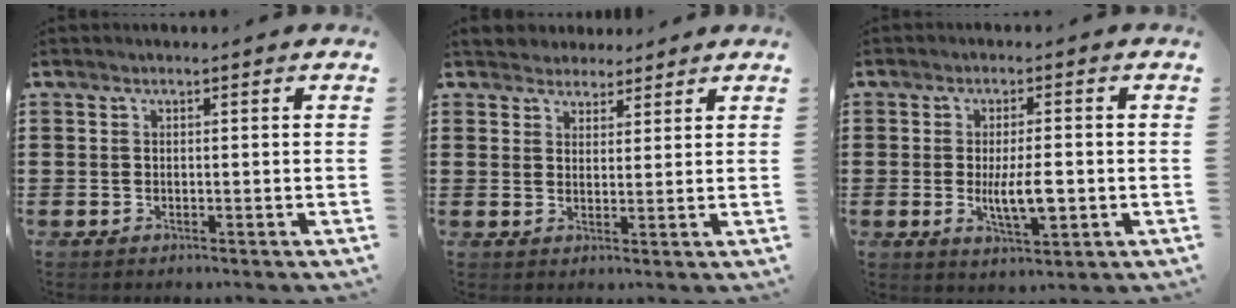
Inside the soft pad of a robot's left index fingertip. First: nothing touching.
{"total": 3.0, "force": [2.6, 1.4, -0.3], "torque": [-0.006, 0.004, 0.051]}
{"total": 6.5, "force": [-0.9, 2.1, 6.1], "torque": [-0.117, -0.010, -0.022]}